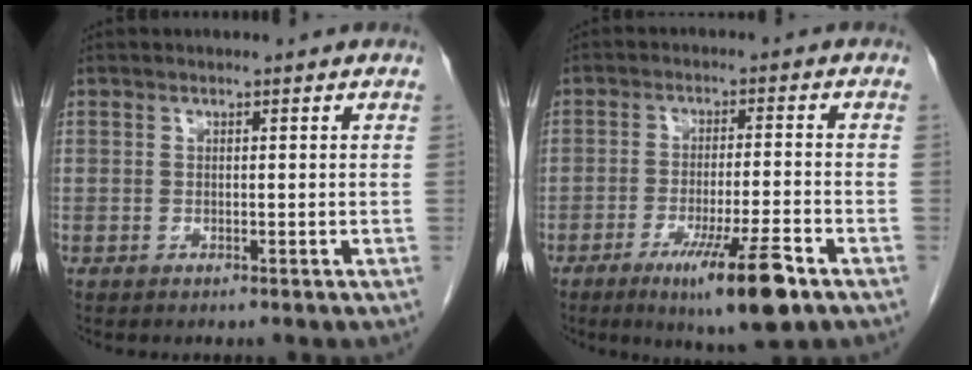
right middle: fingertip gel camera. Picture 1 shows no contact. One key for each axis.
{"total": 10.4, "fx": -5.9, "fy": 0.2, "fz": 8.5, "tx": -0.141, "ty": -0.025, "tz": -0.093}